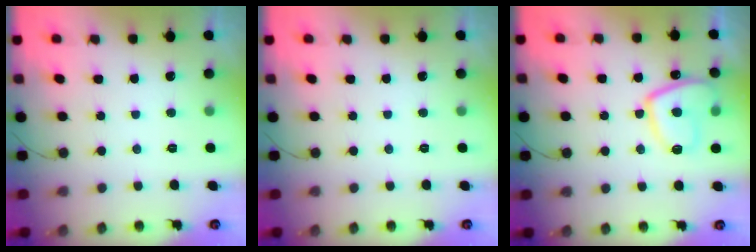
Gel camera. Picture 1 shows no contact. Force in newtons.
{"total": 0.0}
{"total": 11.5, "press": 11.4, "slide": 1.3}